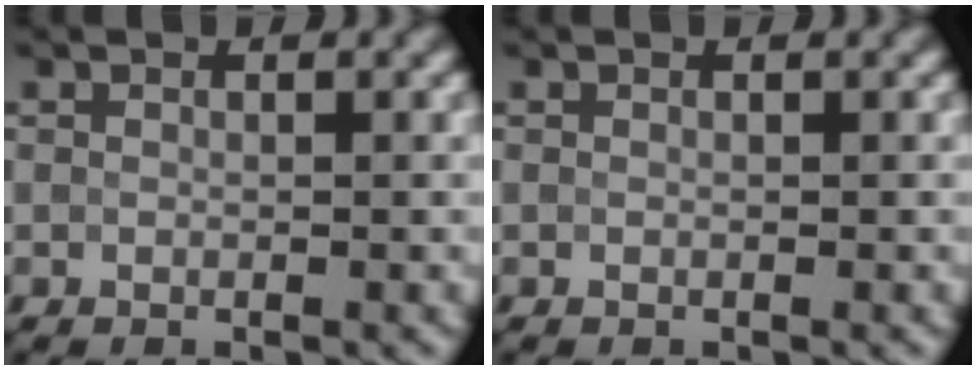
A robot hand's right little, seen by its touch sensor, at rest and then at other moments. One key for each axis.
{"total": 0.0}